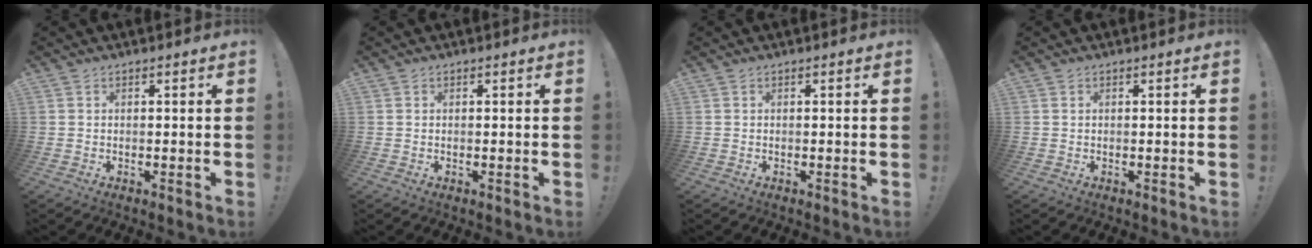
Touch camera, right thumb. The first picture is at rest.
{"total": 0.0}
{"total": 0.0}
{"total": 0.0}